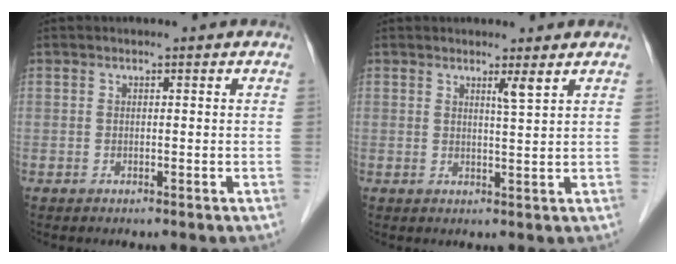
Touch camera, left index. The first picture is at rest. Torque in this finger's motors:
{"motor_torque": [0.30, -0.13, 0.08, 0.05]}